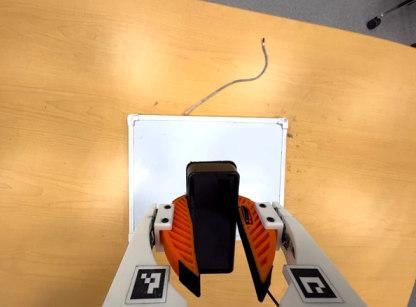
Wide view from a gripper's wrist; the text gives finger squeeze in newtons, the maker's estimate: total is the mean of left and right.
{"total": 11.4, "left": 10.4, "right": 12.4}